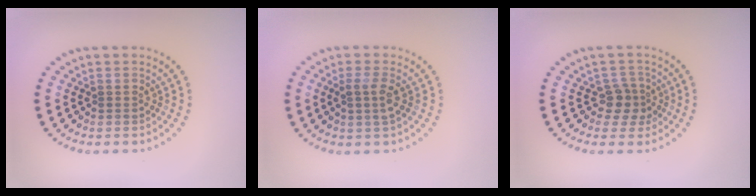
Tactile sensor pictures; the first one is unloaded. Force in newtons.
{"total": 1.8, "press": 1.4, "slide": 1.0}
{"total": 2.3, "press": 1.8, "slide": 1.3}